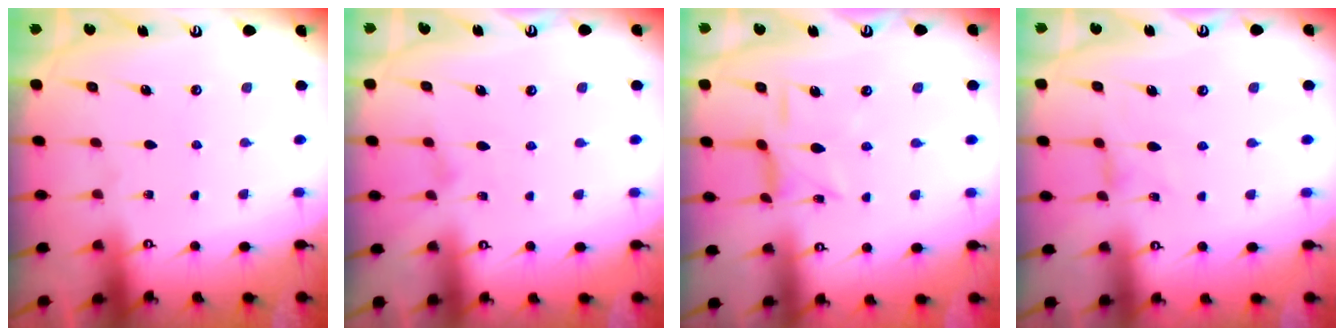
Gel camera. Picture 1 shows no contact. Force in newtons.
{"total": 1.6, "press": 1.6, "slide": 0.2}
{"total": 5.4, "press": 5.4, "slide": 0.4}
{"total": 1.0, "press": 1.0, "slide": 0.2}